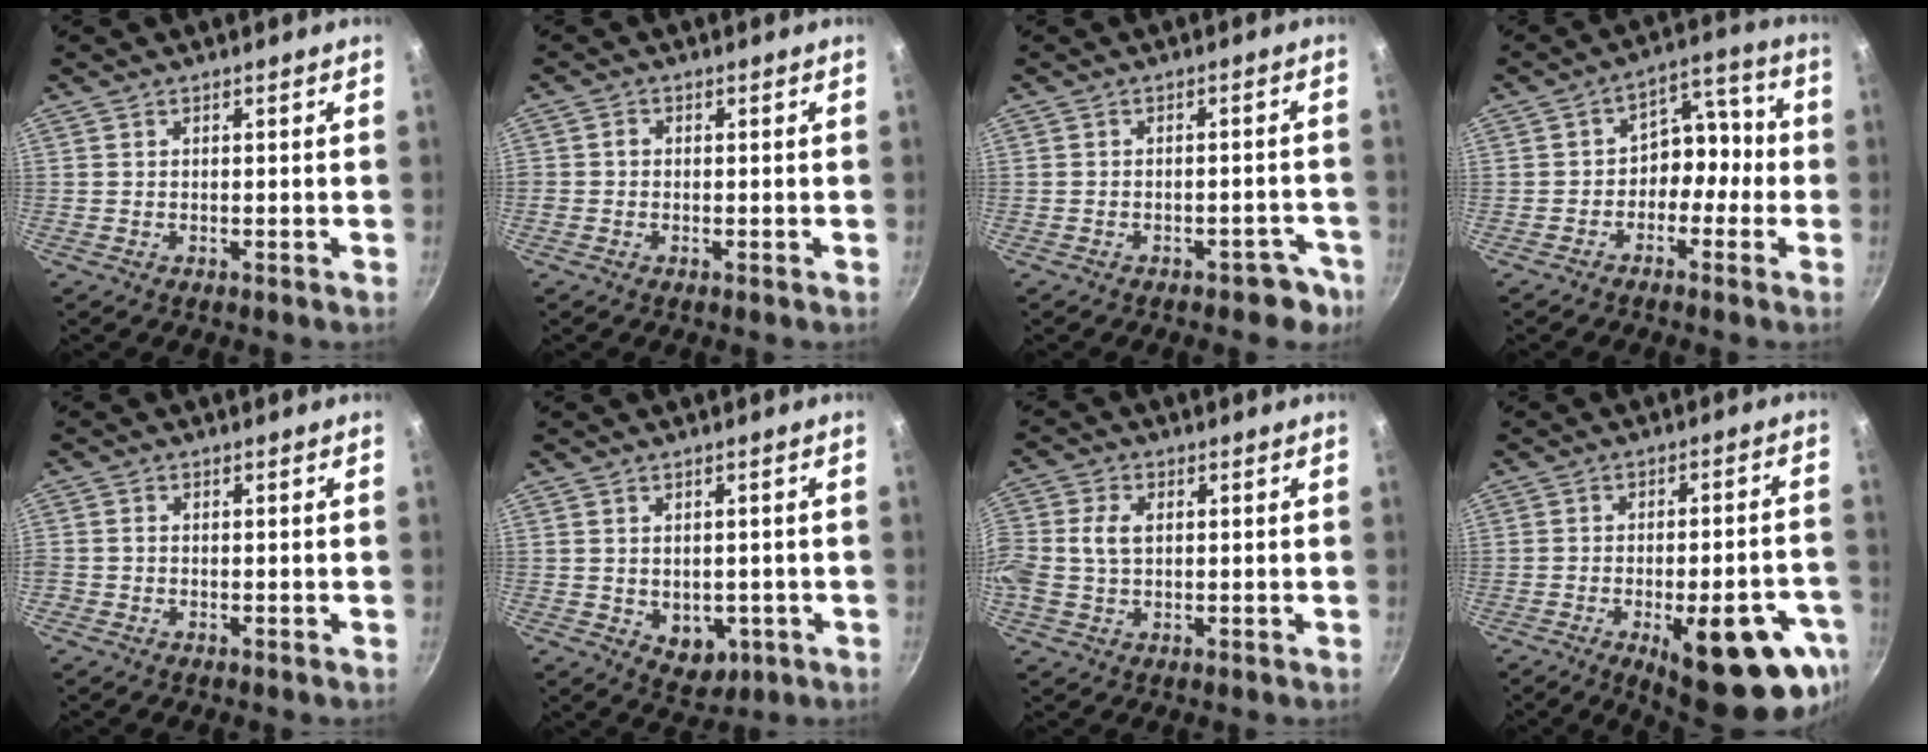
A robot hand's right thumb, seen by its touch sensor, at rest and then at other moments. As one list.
[{"total": 1.3, "force": [-0.2, 1.2, 0.5], "torque": [-0.006, 0.006, -0.006]}, {"total": 5.2, "force": [-3.3, 3.2, 2.4], "torque": [0.012, 0.043, -0.019]}, {"total": 8.4, "force": [-2.2, 6.3, 5.1], "torque": [-0.021, 0.056, -0.045]}, {"total": 1.1, "force": [-0.6, 0.9, 0.3], "torque": [-0.006, 0.000, -0.012]}, {"total": 6.1, "force": [-1.0, 4.5, 3.9], "torque": [-0.031, -0.004, 0.000]}, {"total": 6.8, "force": [0.6, 4.7, 4.9], "torque": [-0.100, 0.016, 0.005]}, {"total": 20.3, "force": [-8.7, 7.5, 16.8], "torque": [-0.174, 0.020, -0.106]}]